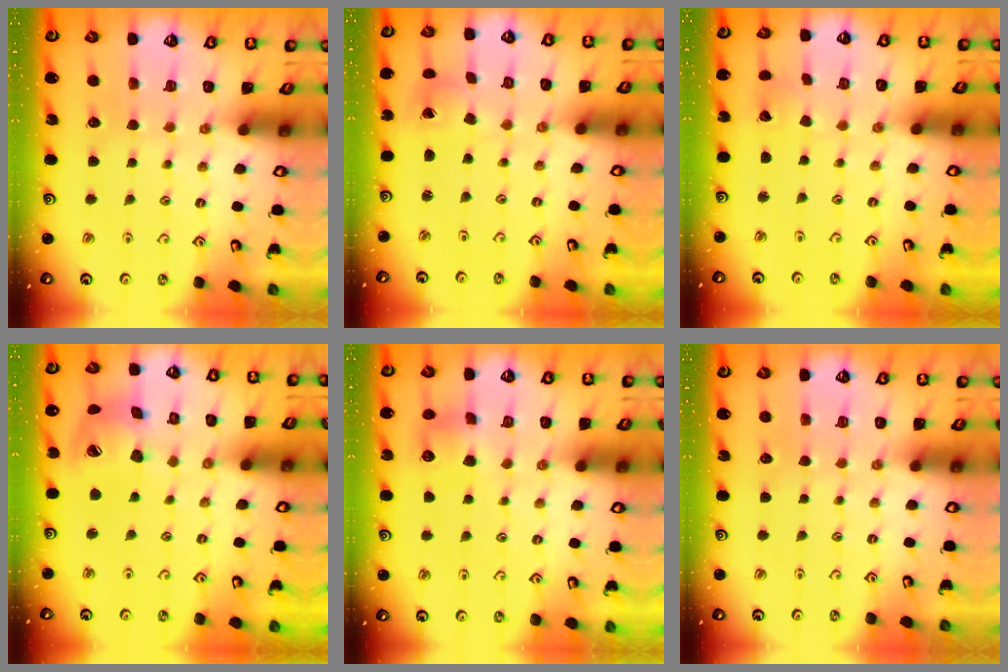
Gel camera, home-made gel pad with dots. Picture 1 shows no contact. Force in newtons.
{"total": 0.6, "press": 0.6, "slide": 0.2}
{"total": 1.4, "press": 1.4, "slide": 0.1}
{"total": 15.5, "press": 15.3, "slide": 2.2}
{"total": 6.3, "press": 6.3, "slide": 0.6}
{"total": 0.0}